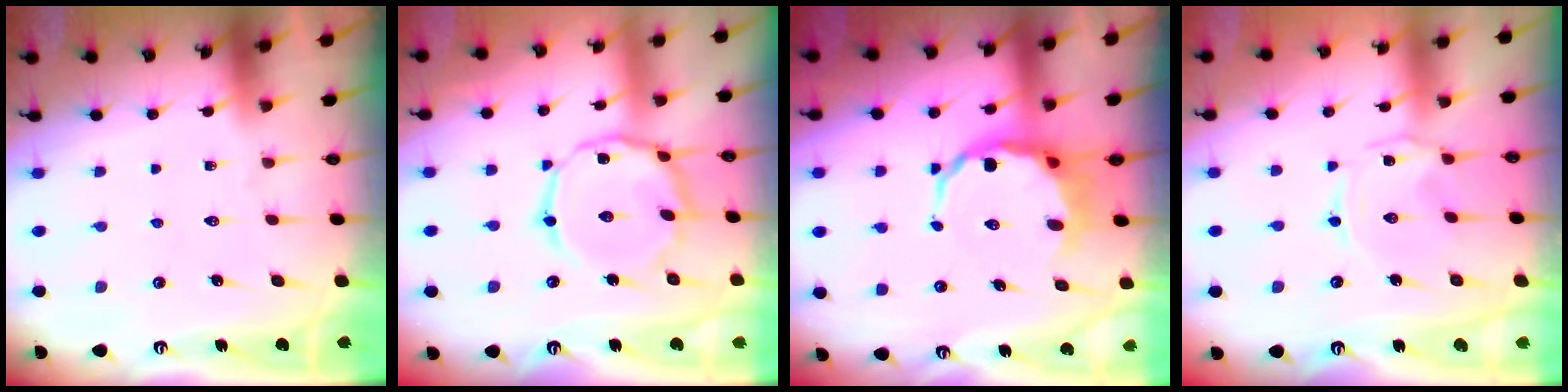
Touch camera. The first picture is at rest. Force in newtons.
{"total": 12.8, "press": 12.8, "slide": 0.6}
{"total": 8.6, "press": 8.3, "slide": 2.3}
{"total": 1.1, "press": 1.0, "slide": 0.4}